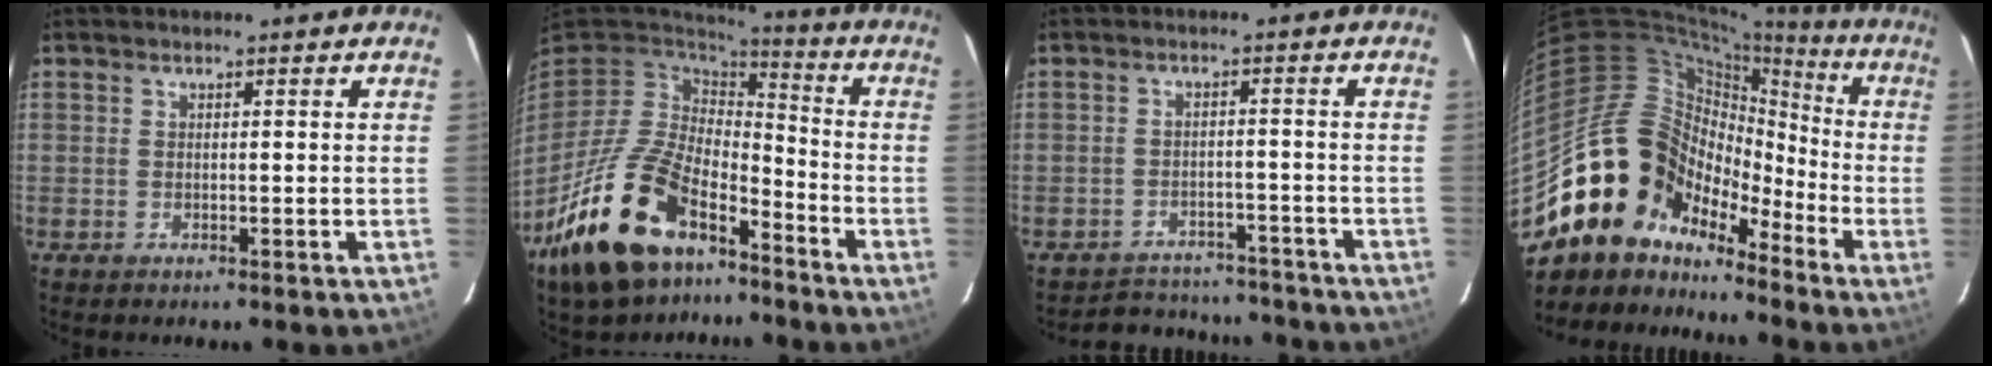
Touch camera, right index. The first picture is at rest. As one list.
[{"total": 21.8, "force": [-13.1, 11.3, 13.3], "torque": [-0.285, -0.021, -0.229]}, {"total": 11.1, "force": [-9.9, 4.4, 2.2], "torque": [-0.047, 0.012, -0.119]}, {"total": 17.1, "force": [-11.2, 11.9, 4.9], "torque": [-0.097, 0.037, -0.209]}]